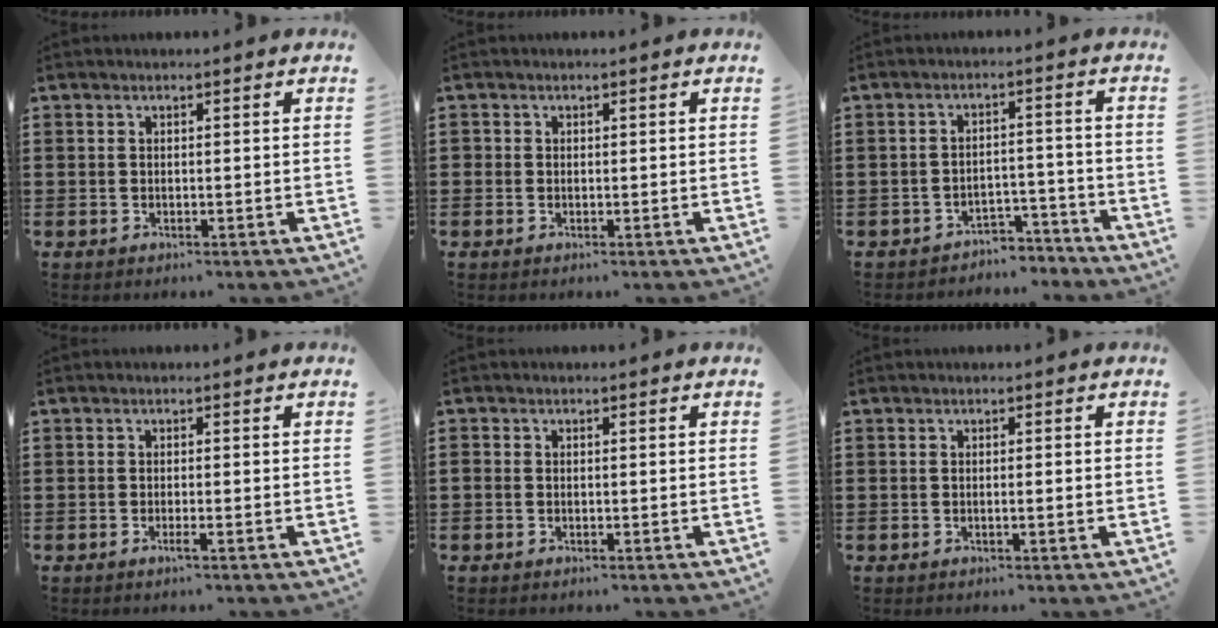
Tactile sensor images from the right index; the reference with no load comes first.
{"total": 0.5, "force": [-0.1, 0.5, 0.0], "torque": [-0.001, 0.004, -0.004]}
{"total": 3.7, "force": [-3.6, 0.8, 0.6], "torque": [-0.013, 0.008, -0.073]}
{"total": 1.3, "force": [-0.8, -0.1, 1.1], "torque": [-0.025, -0.008, -0.016]}
{"total": 0.6, "force": [-0.4, 0.5, 0.2], "torque": [-0.004, 0.002, -0.009]}
{"total": 0.5, "force": [-0.2, -0.1, 0.5], "torque": [-0.008, -0.005, -0.002]}